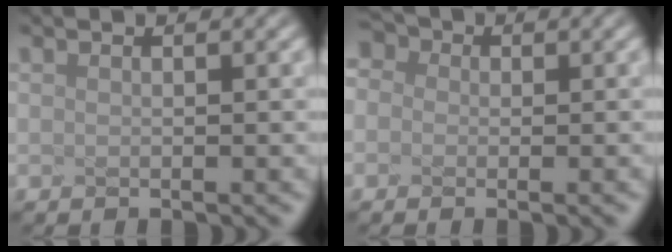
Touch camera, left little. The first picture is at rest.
{"total": 1.8, "force": [0.0, 1.7, 0.6], "torque": [-0.025, 0.014, 0.006]}